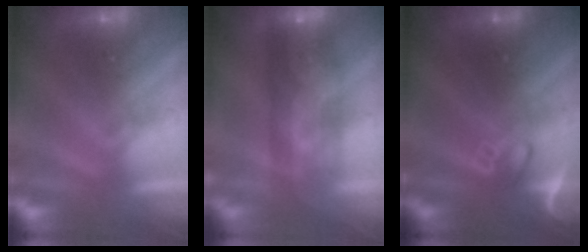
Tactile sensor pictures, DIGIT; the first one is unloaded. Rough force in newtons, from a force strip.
{"total": 7.1}
{"total": 2.4}